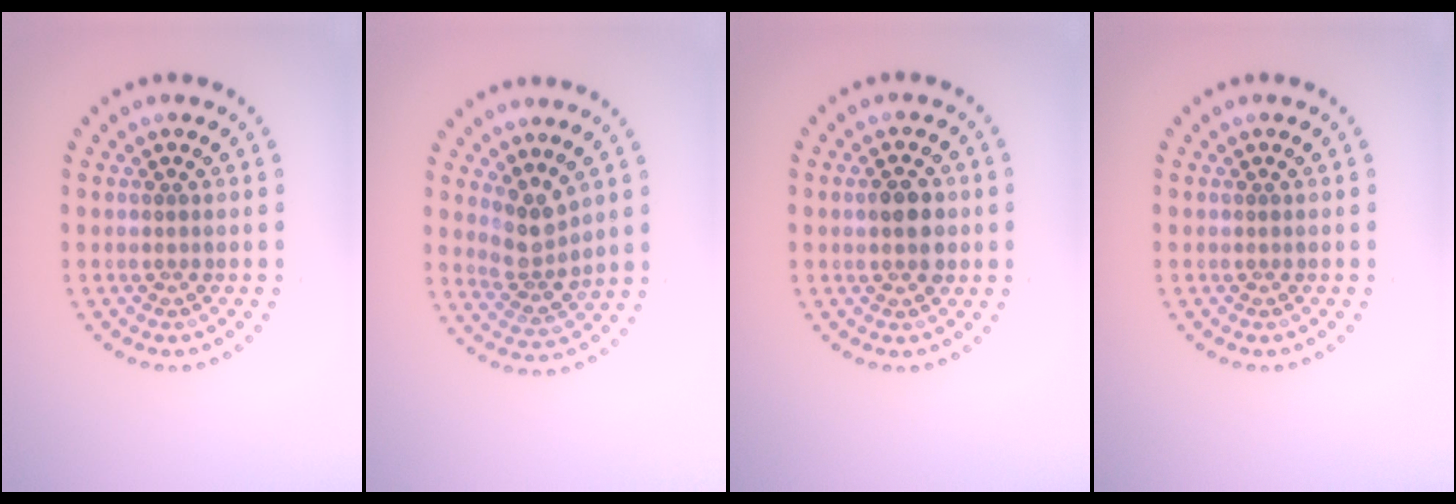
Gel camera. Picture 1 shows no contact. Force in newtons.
{"total": 2.9, "press": 2.3, "slide": 1.8}
{"total": 2.9, "press": 2.9, "slide": 0.3}
{"total": 0.0}